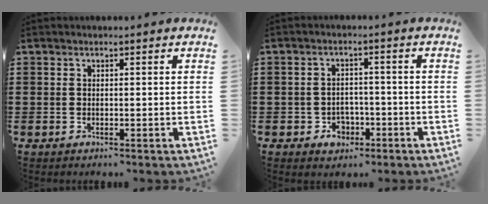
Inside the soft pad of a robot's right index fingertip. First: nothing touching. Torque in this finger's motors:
{"motor_torque": [1.46, 0.68, 0.01, 0.00]}